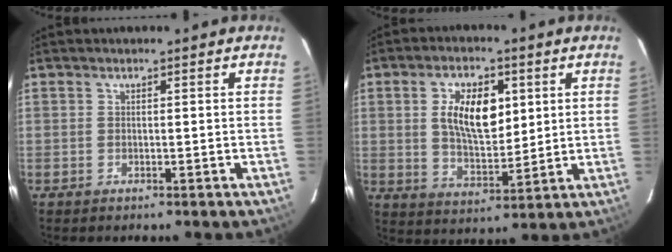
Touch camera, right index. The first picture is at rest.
{"total": 10.8, "force": [2.9, 5.4, 8.9], "torque": [-0.160, 0.008, 0.058]}